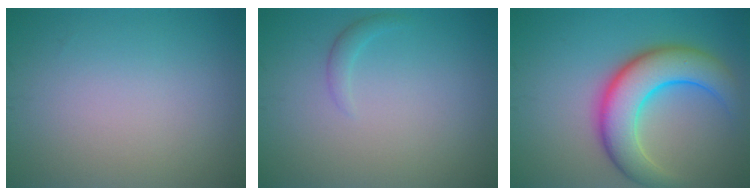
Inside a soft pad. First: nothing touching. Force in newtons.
{"total": 1.0, "press": 1.0, "slide": 0.0}
{"total": 7.9, "press": 7.9, "slide": 0.1}